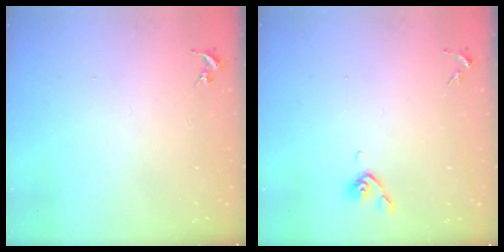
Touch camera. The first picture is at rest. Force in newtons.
{"total": 5.1, "press": 4.9, "slide": 1.2}